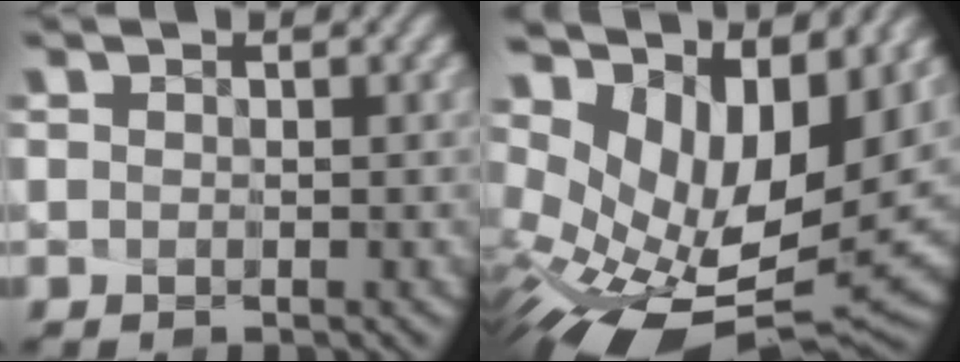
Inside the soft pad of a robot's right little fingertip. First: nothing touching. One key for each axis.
{"total": 14.0, "fx": 1.7, "fy": 7.5, "fz": 11.7, "tx": -0.189, "ty": -0.030, "tz": 0.069}